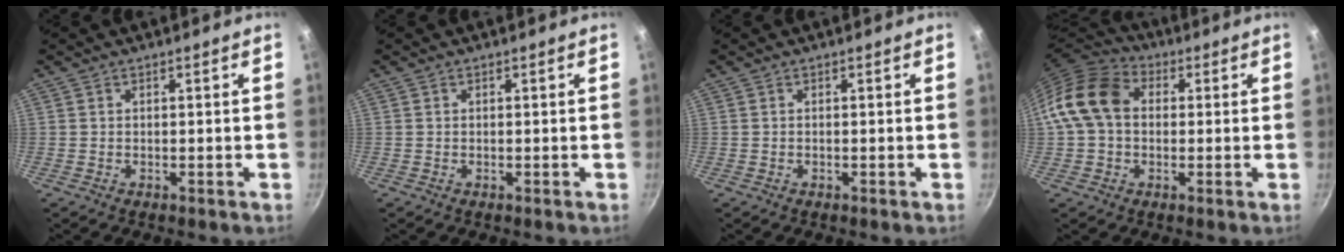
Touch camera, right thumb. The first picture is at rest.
{"total": 0.0}
{"total": 0.0}
{"total": 12.2, "force": [1.1, 9.2, 7.9], "torque": [-0.126, 0.027, 0.003]}